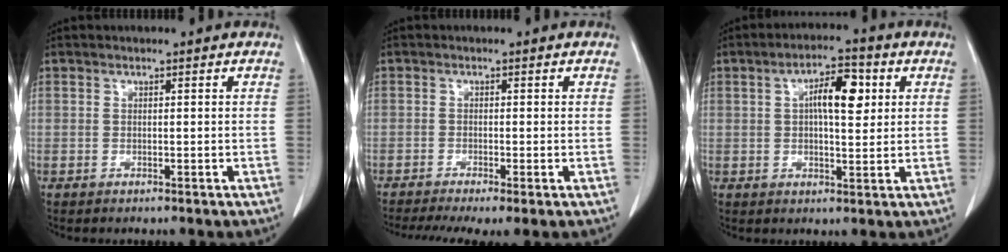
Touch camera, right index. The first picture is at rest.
{"total": 6.7, "force": [-4.5, 1.1, 4.9], "torque": [-0.080, -0.014, -0.077]}
{"total": 7.4, "force": [1.9, 2.5, 6.7], "torque": [-0.111, 0.014, 0.029]}